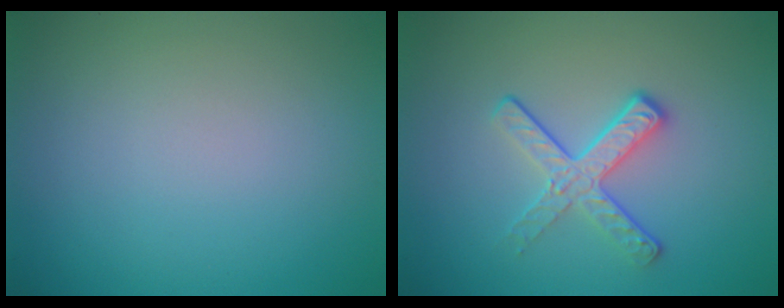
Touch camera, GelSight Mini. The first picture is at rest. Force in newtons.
{"total": 3.3, "press": 2.6, "slide": 2.0}